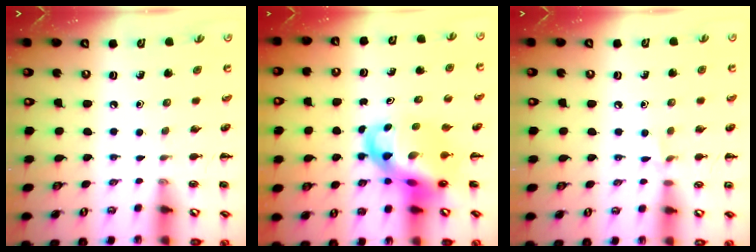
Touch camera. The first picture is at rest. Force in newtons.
{"total": 8.6, "press": 8.2, "slide": 2.4}
{"total": 3.9, "press": 3.7, "slide": 1.2}